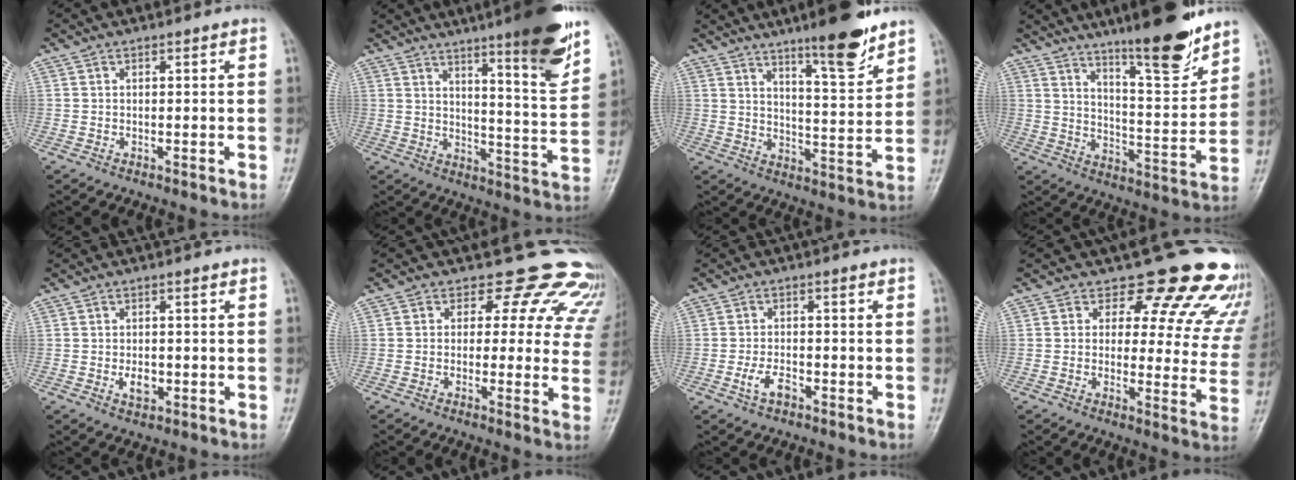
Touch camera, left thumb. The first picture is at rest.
{"total": 16.0, "force": [10.2, 1.7, 12.2], "torque": [-0.154, -0.061, 0.146]}
{"total": 13.7, "force": [10.3, 2.3, 8.8], "torque": [-0.111, -0.074, 0.163]}
{"total": 16.0, "force": [11.9, 2.9, 10.3], "torque": [-0.130, -0.082, 0.191]}
{"total": 2.8, "force": [-0.6, 1.8, 2.1], "torque": [-0.031, -0.001, -0.008]}
{"total": 15.1, "force": [11.8, 8.1, 4.9], "torque": [0.004, -0.053, 0.105]}
{"total": 3.5, "force": [-1.7, 1.8, 2.5], "torque": [-0.051, 0.010, -0.031]}
{"total": 18.0, "force": [15.5, 7.3, 5.4], "torque": [-0.004, -0.113, 0.155]}